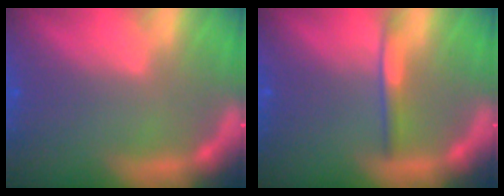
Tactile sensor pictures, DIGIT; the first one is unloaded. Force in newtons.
{"total": 2.0}